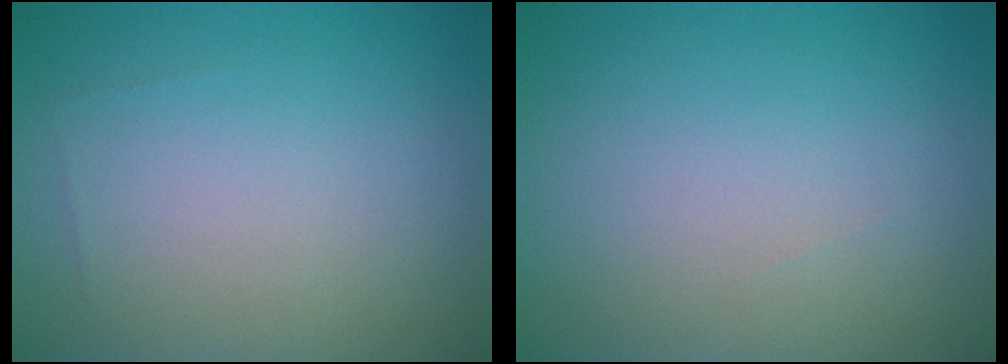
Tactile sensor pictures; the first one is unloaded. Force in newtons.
{"total": 0.0}